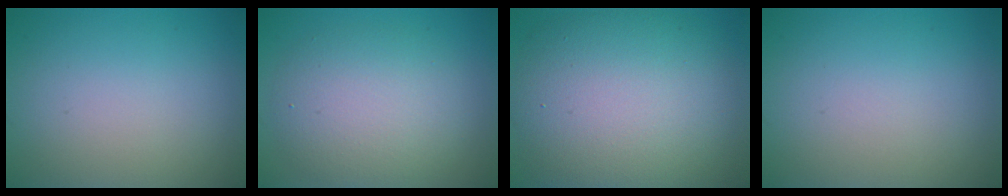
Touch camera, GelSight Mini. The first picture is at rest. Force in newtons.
{"total": 5.9, "press": 5.9, "slide": 0.3}
{"total": 11.6, "press": 11.6, "slide": 0.6}
{"total": 0.0}